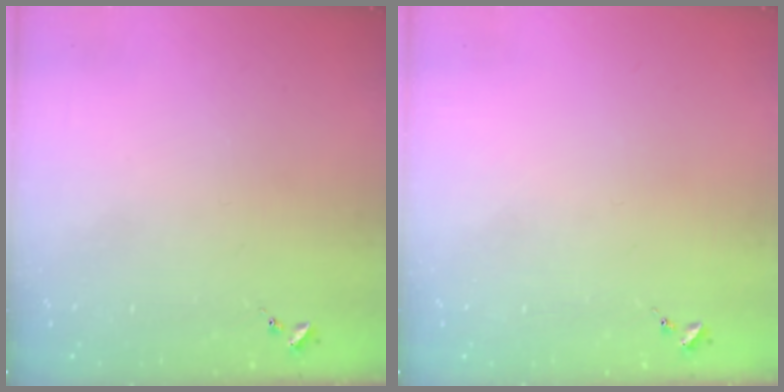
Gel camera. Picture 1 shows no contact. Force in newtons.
{"total": 0.0}